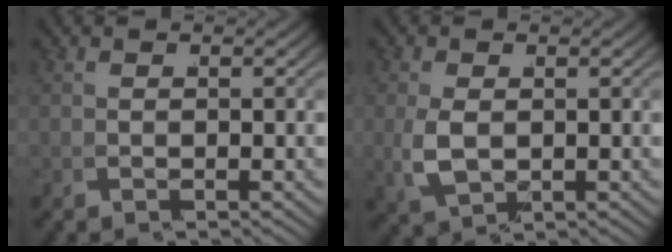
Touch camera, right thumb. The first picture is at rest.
{"total": 3.6, "force": [0.2, 2.5, 2.6], "torque": [-0.076, -0.014, 0.022]}